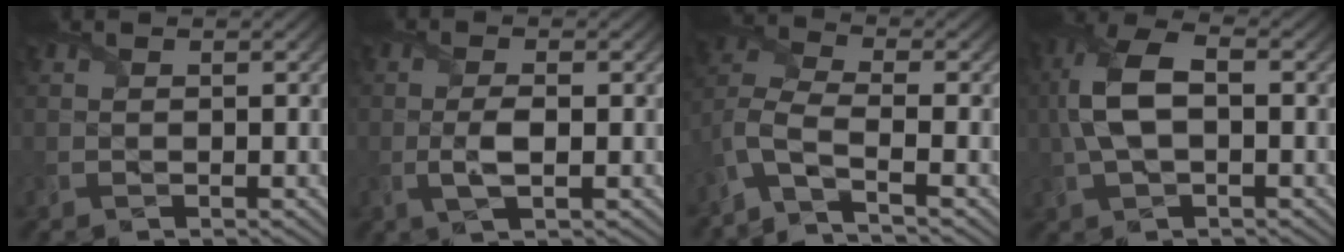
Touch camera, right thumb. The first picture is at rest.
{"total": 2.9, "force": [-0.5, 0.8, 2.7], "torque": [-0.062, -0.001, -0.014]}
{"total": 5.7, "force": [-3.4, 1.5, 4.4], "torque": [-0.104, -0.002, -0.090]}
{"total": 8.0, "force": [0.3, 4.1, 6.9], "torque": [-0.168, 0.015, -0.003]}